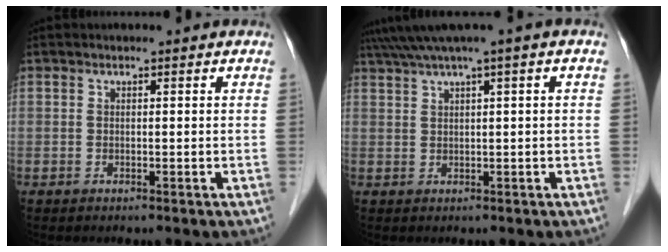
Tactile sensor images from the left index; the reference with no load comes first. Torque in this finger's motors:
{"motor_torque": [1.09, -1.06, 0.73, 0.21]}